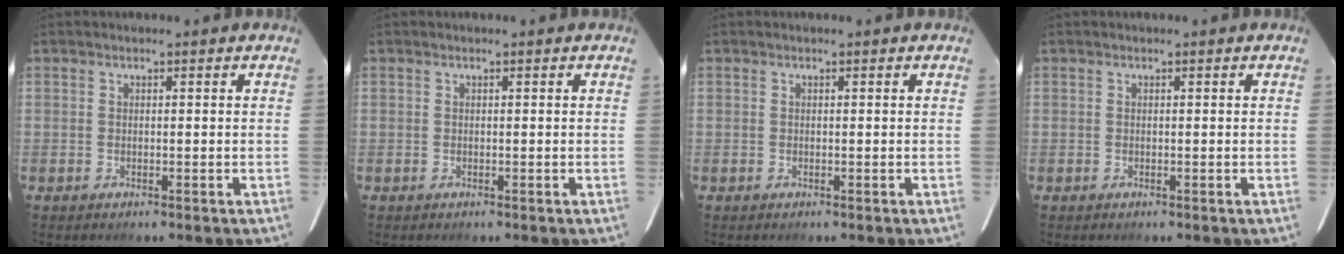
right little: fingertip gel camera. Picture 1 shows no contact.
{"total": 0.0}
{"total": 0.0}
{"total": 0.0}